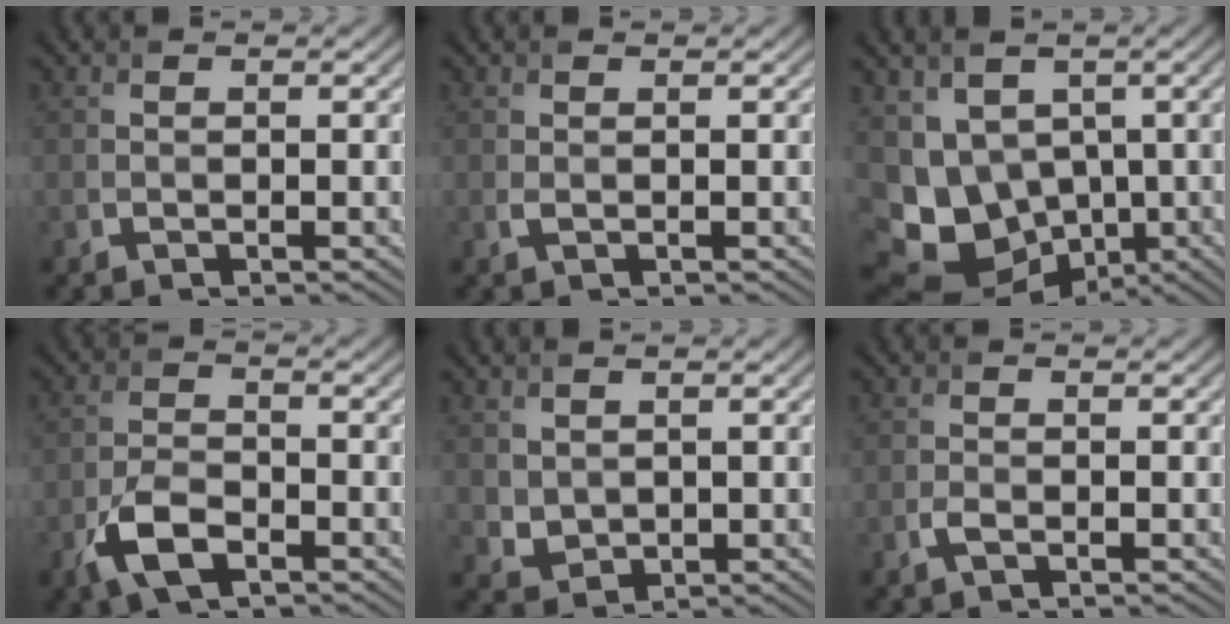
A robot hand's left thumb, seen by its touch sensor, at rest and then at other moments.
{"total": 0.6, "force": [0.2, 0.1, 0.5], "torque": [-0.014, 0.001, 0.004]}
{"total": 11.0, "force": [-0.9, 9.0, 6.2], "torque": [-0.149, -0.020, -0.001]}
{"total": 5.7, "force": [-3.1, 2.6, 4.0], "torque": [-0.088, -0.005, -0.068]}
{"total": 2.5, "force": [1.3, 1.9, 1.0], "torque": [-0.031, -0.007, 0.030]}
{"total": 1.1, "force": [-0.6, 0.3, 0.8], "torque": [-0.021, 0.000, -0.012]}